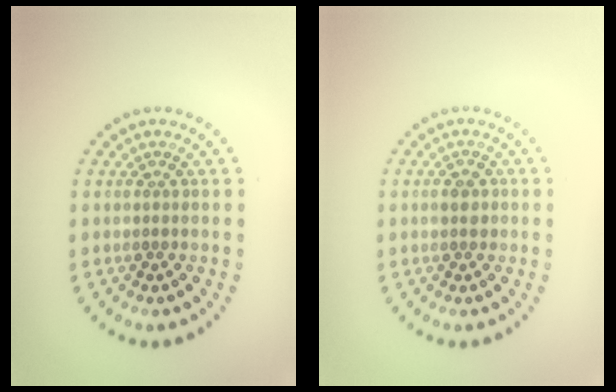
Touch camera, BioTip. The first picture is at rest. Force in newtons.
{"total": 1.0, "press": 1.0, "slide": 0.1}